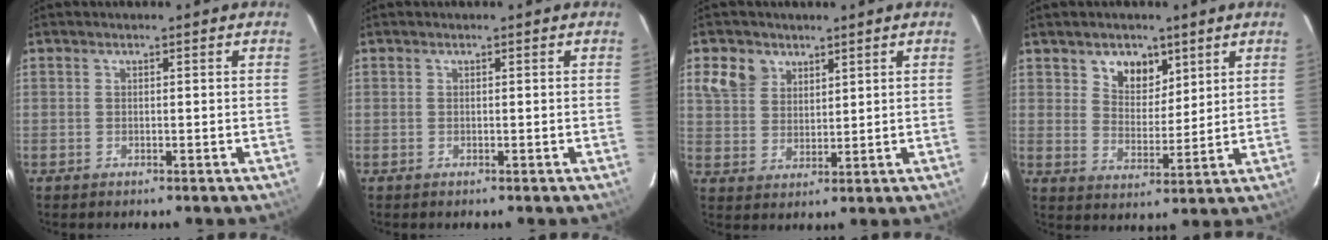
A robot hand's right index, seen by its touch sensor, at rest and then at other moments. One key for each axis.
{"total": 0.0}
{"total": 6.5, "fx": 3.4, "fy": 5.0, "fz": 2.4, "tx": -0.054, "ty": 0.021, "tz": 0.068}
{"total": 6.8, "fx": 4.1, "fy": 4.8, "fz": 2.6, "tx": -0.032, "ty": -0.001, "tz": 0.075}